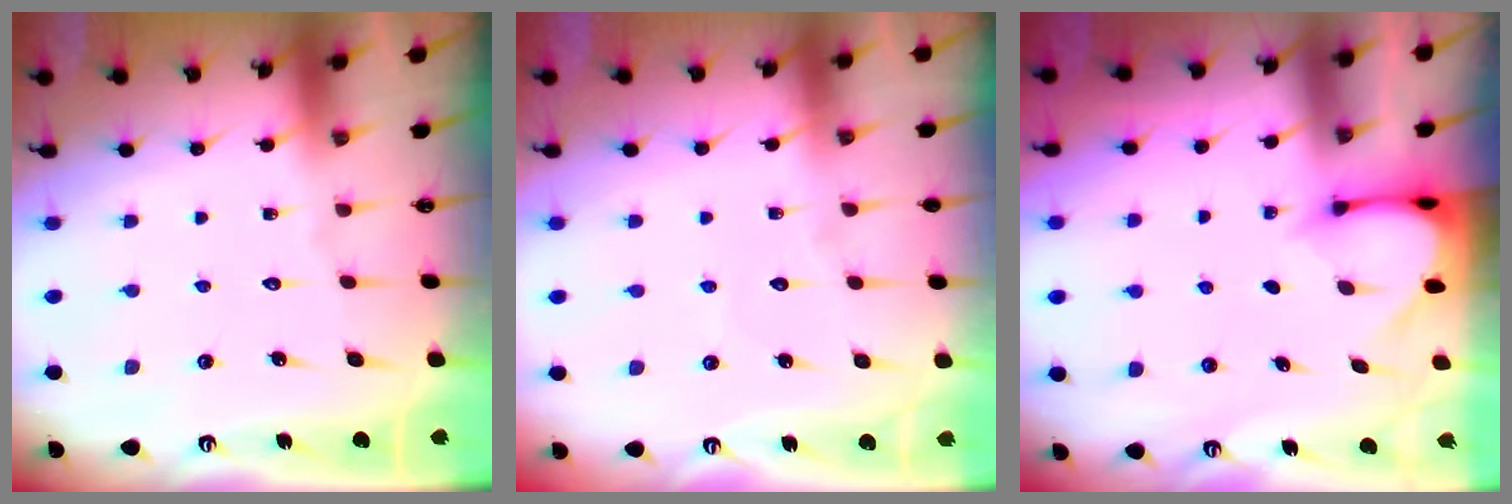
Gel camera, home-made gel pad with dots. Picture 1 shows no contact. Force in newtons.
{"total": 2.6, "press": 2.6, "slide": 0.3}
{"total": 3.4, "press": 3.4, "slide": 0.3}